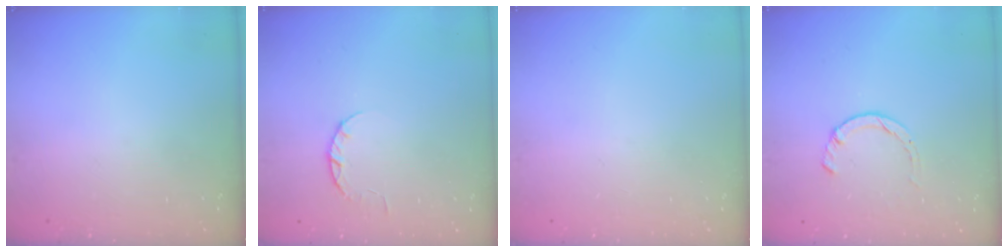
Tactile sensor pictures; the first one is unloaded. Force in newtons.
{"total": 3.3, "press": 3.3, "slide": 0.5}
{"total": 0.0}
{"total": 2.3, "press": 2.3, "slide": 0.5}